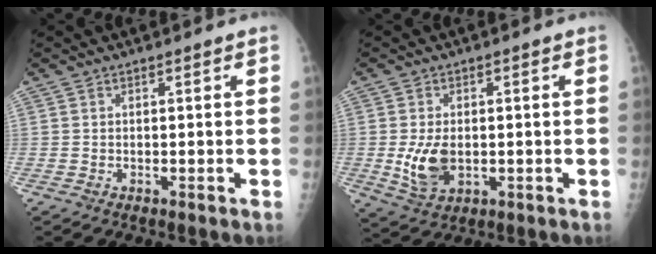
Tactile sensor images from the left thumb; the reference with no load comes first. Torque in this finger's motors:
{"motor_torque": [-0.39, 0.71, 0.73, -0.01, 0.10]}